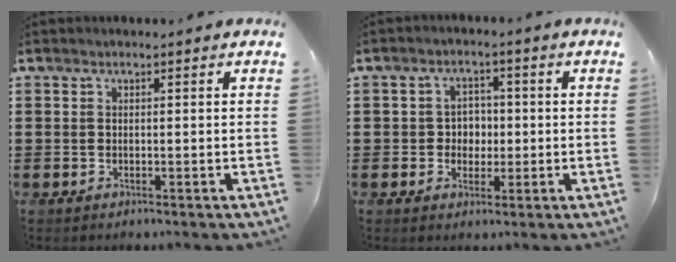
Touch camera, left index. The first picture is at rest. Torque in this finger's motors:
{"motor_torque": [0.03, 0.03, 0.01, 0.01]}